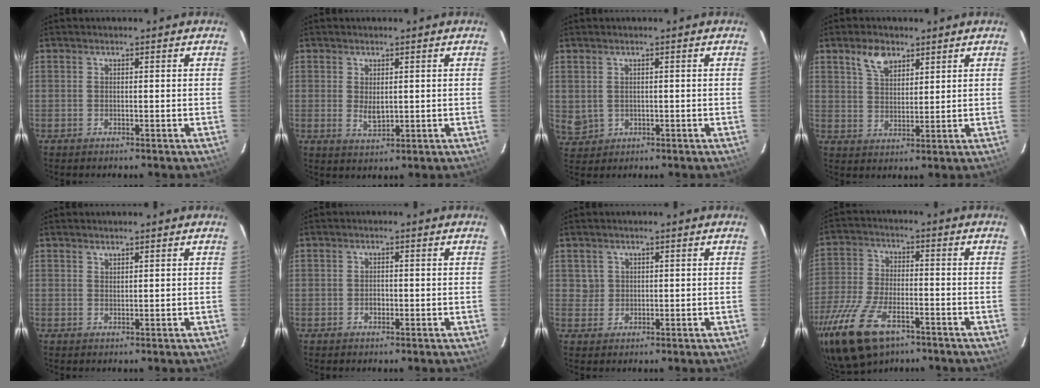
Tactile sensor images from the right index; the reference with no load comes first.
{"total": 3.0, "force": [0.3, 1.6, 2.5], "torque": [-0.044, -0.005, 0.009]}
{"total": 3.4, "force": [0.4, 3.1, 1.5], "torque": [-0.036, 0.002, 0.025]}
{"total": 5.7, "force": [3.6, 3.1, 3.1], "torque": [-0.051, 0.009, 0.068]}
{"total": 0.8, "force": [0.8, 0.1, 0.2], "torque": [-0.004, 0.000, 0.015]}
{"total": 1.1, "force": [-0.4, 0.9, 0.5], "torque": [-0.009, 0.003, -0.005]}
{"total": 2.0, "force": [0.7, 1.9, -0.1], "torque": [0.010, 0.009, 0.013]}
{"total": 16.9, "force": [-10.4, 8.2, 10.5], "torque": [-0.241, -0.033, -0.193]}